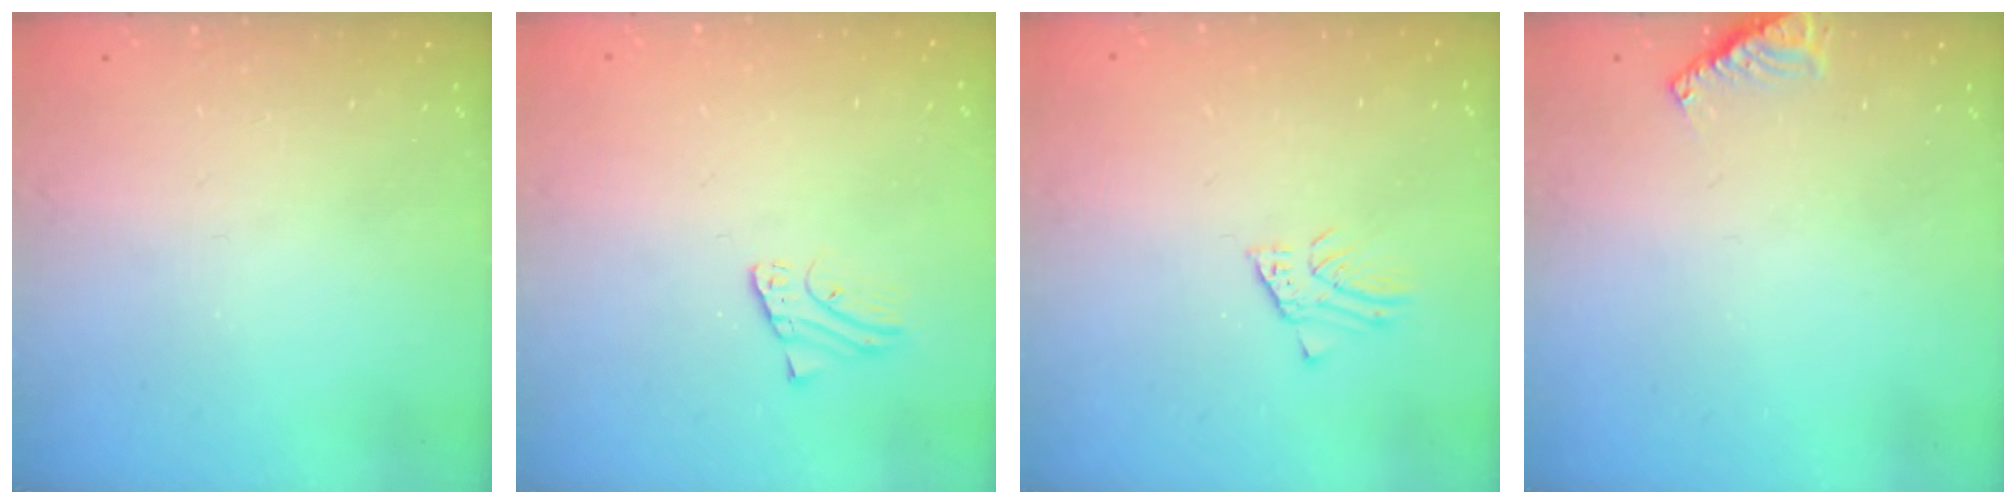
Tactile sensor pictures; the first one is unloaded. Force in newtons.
{"total": 1.9, "press": 1.9, "slide": 0.1}
{"total": 1.3, "press": 1.3, "slide": 0.1}
{"total": 5.9, "press": 5.9, "slide": 0.6}